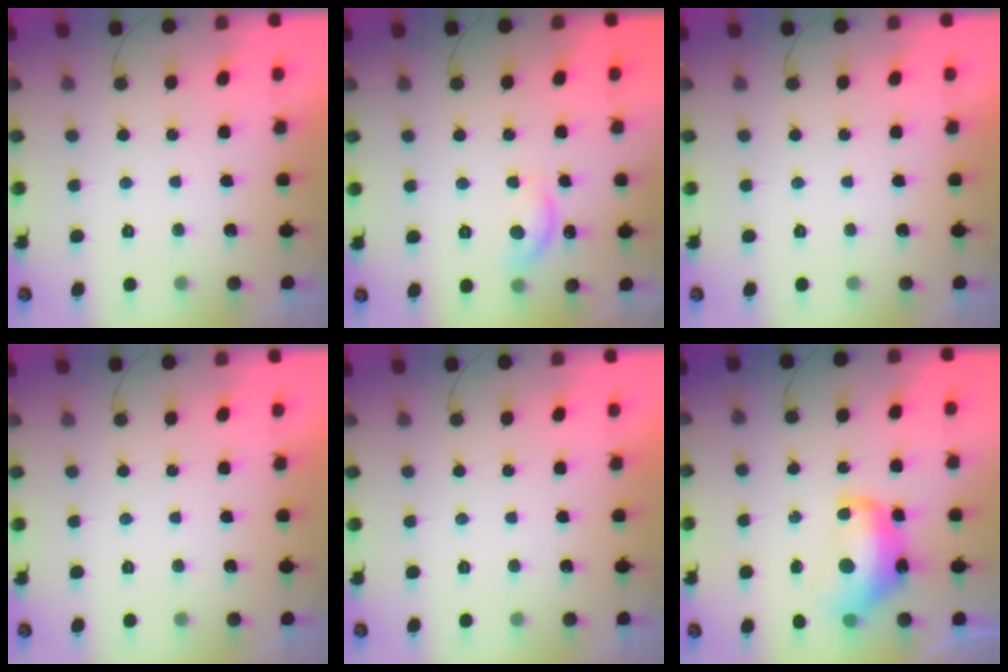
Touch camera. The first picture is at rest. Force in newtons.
{"total": 10.0, "press": 10.0, "slide": 0.6}
{"total": 0.0}
{"total": 0.0}
{"total": 0.0}
{"total": 13.4, "press": 13.4, "slide": 0.9}